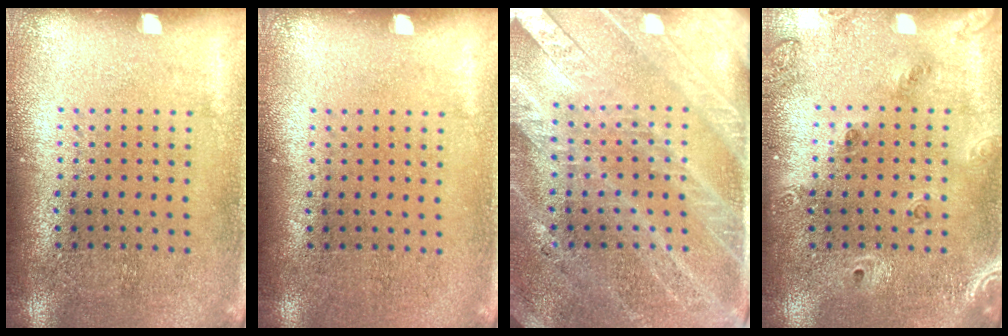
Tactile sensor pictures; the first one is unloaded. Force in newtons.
{"total": 0.0}
{"total": 3.4, "press": 3.0, "slide": 1.6}
{"total": 1.6, "press": 1.4, "slide": 0.8}